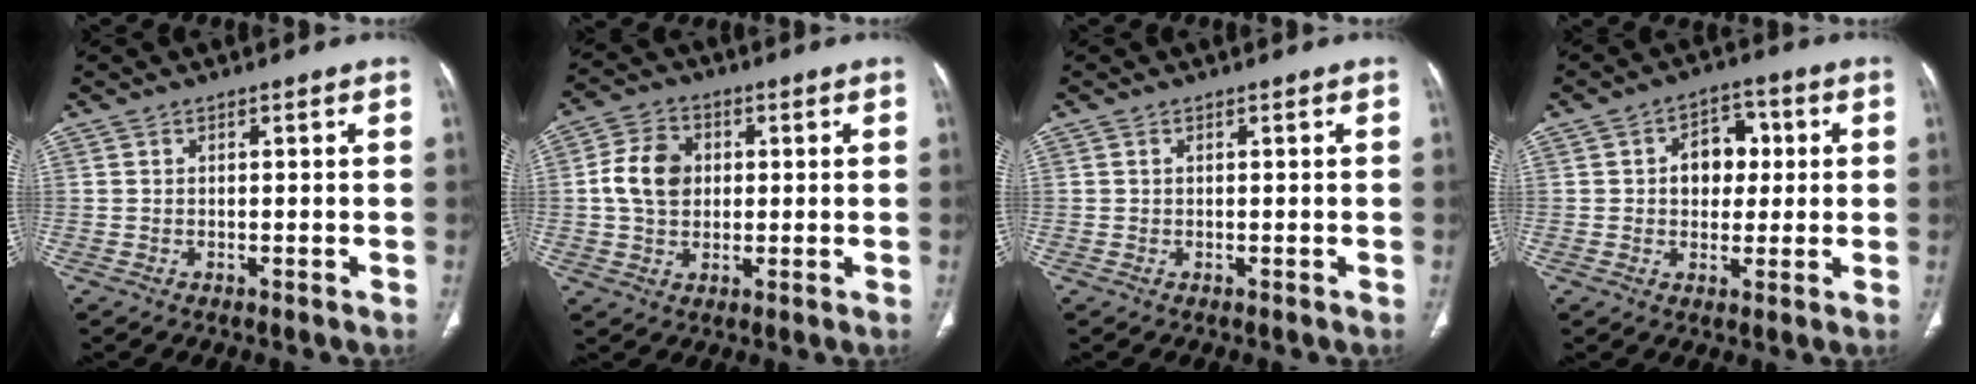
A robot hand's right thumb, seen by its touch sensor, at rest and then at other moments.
{"total": 8.6, "force": [0.8, 6.6, 5.4], "torque": [-0.085, 0.008, 0.010]}
{"total": 0.0}
{"total": 8.1, "force": [1.1, 6.0, 5.2], "torque": [-0.035, 0.012, 0.012]}